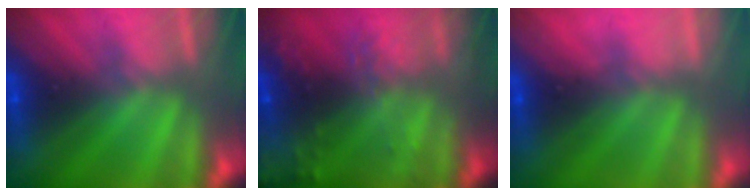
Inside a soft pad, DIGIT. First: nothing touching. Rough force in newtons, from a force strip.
{"total": 8.2}
{"total": 2.3}